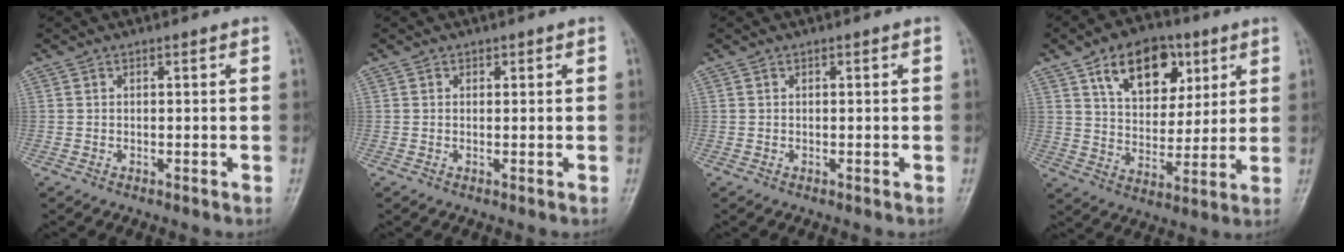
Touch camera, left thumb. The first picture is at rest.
{"total": 0.6, "force": [0.3, 0.5, 0.2], "torque": [0.005, -0.001, 0.004]}
{"total": 0.0}
{"total": 14.8, "force": [7.0, 9.6, 8.9], "torque": [-0.100, -0.025, 0.120]}